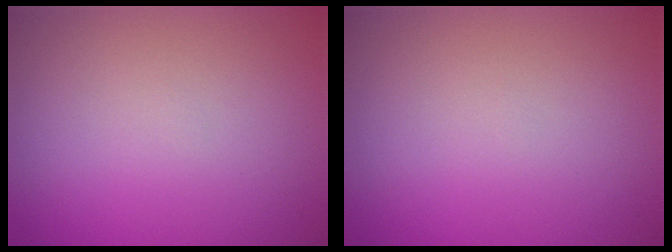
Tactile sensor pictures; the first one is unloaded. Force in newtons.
{"total": 0.0}